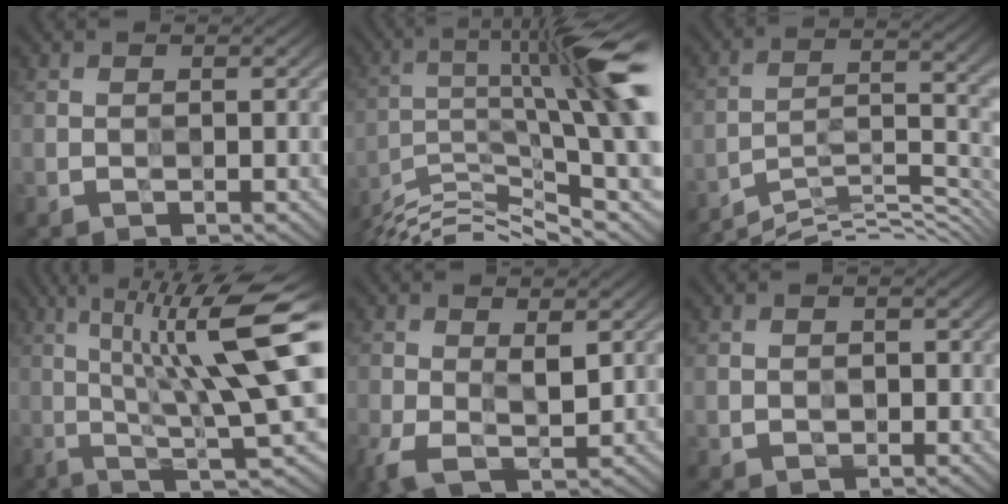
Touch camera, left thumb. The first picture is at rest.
{"total": 14.7, "force": [-3.7, 2.5, 14.0], "torque": [-0.232, -0.003, -0.058]}
{"total": 13.0, "force": [-10.5, 1.9, 7.4], "torque": [-0.127, 0.008, -0.175]}
{"total": 15.3, "force": [2.5, 2.2, 14.9], "torque": [-0.248, 0.011, 0.060]}
{"total": 5.4, "force": [-0.3, 2.9, 4.5], "torque": [-0.106, -0.013, -0.004]}
{"total": 1.4, "force": [0.3, 1.2, 0.4], "torque": [-0.013, -0.008, 0.008]}